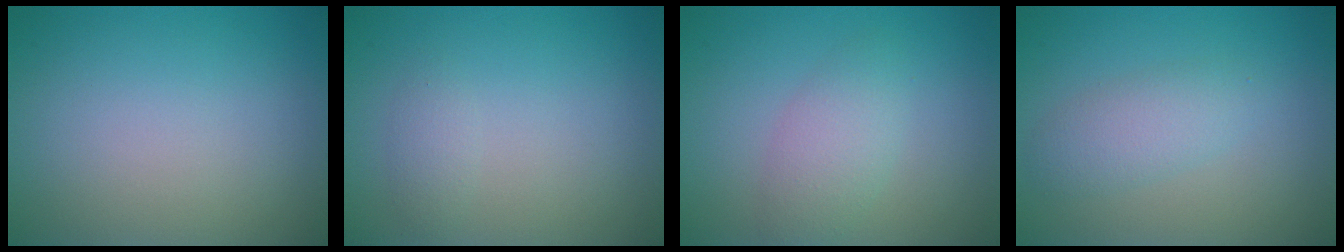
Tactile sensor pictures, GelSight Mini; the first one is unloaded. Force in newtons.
{"total": 1.0, "press": 1.0, "slide": 0.0}
{"total": 2.7, "press": 2.7, "slide": 0.1}
{"total": 2.5, "press": 2.5, "slide": 0.2}